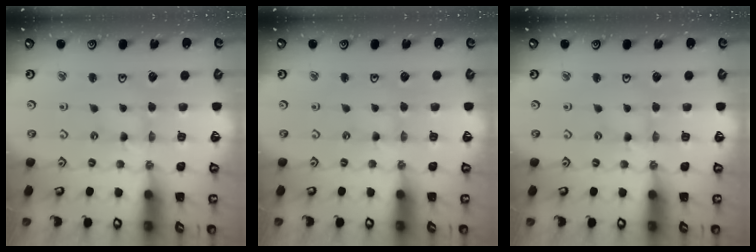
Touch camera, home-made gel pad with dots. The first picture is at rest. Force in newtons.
{"total": 0.0}
{"total": 1.6, "press": 1.6, "slide": 0.2}